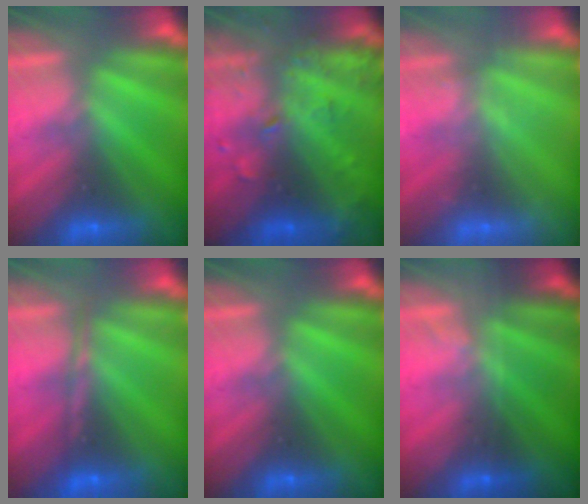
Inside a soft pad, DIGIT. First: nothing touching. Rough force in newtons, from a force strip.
{"total": 8.5}
{"total": 2.2}
{"total": 1.6}
{"total": 0.0}
{"total": 1.6}